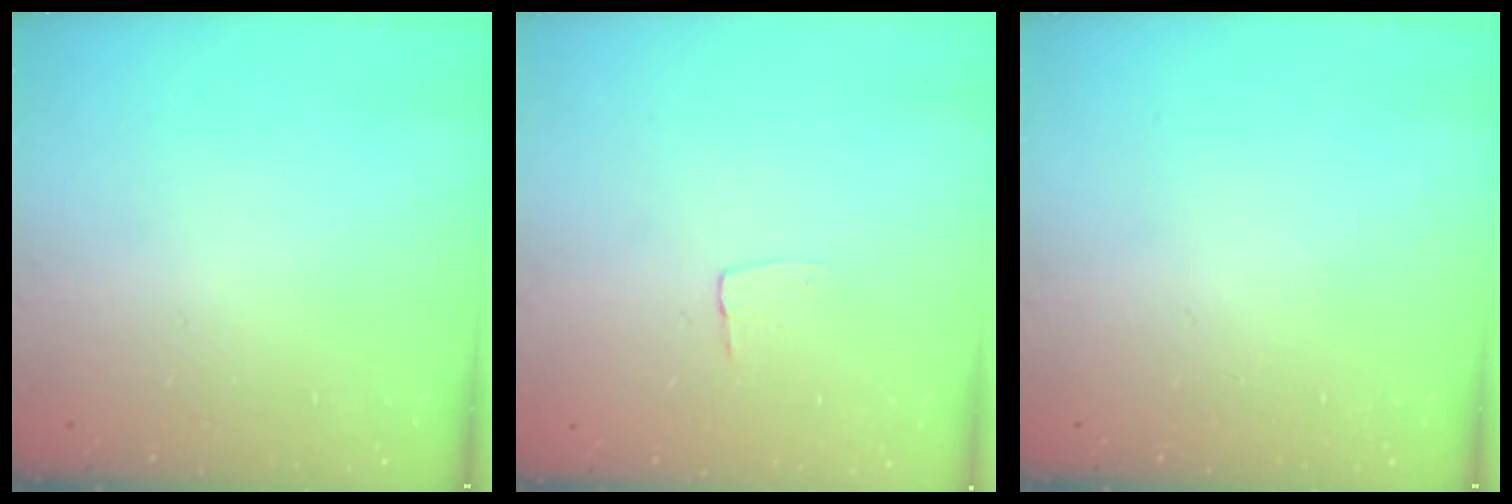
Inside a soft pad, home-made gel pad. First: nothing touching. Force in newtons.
{"total": 3.4, "press": 3.4, "slide": 0.2}
{"total": 0.0}